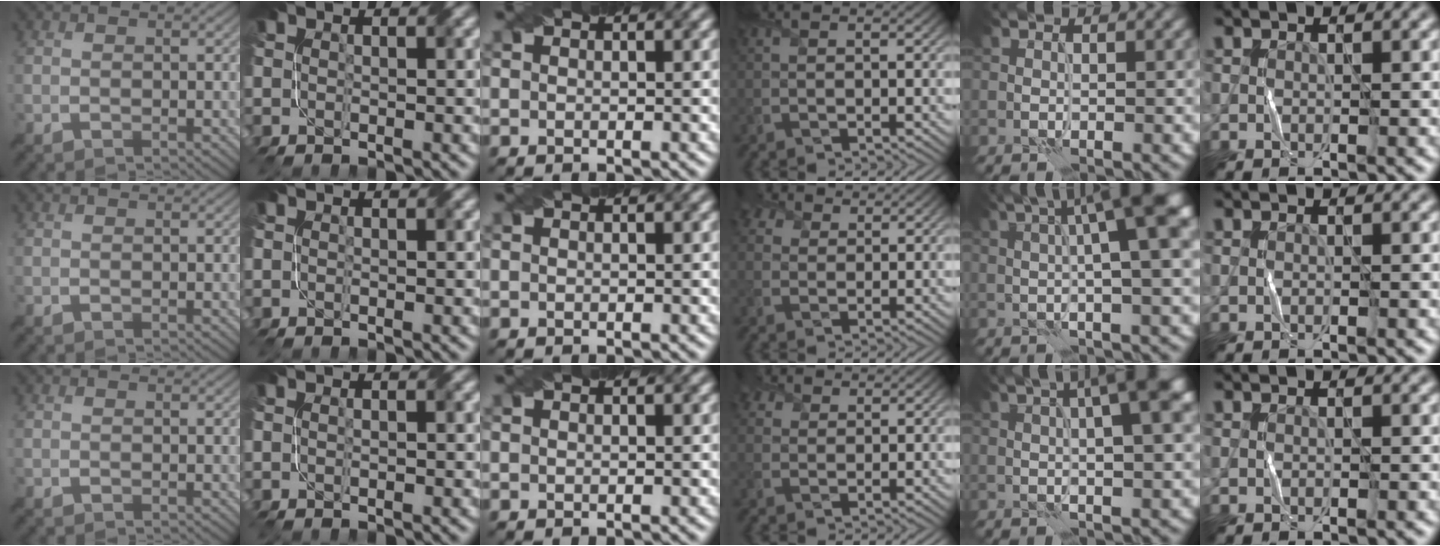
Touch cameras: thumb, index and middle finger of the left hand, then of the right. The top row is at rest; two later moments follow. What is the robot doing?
{"motion": "fold", "object": "bubble wrap"}